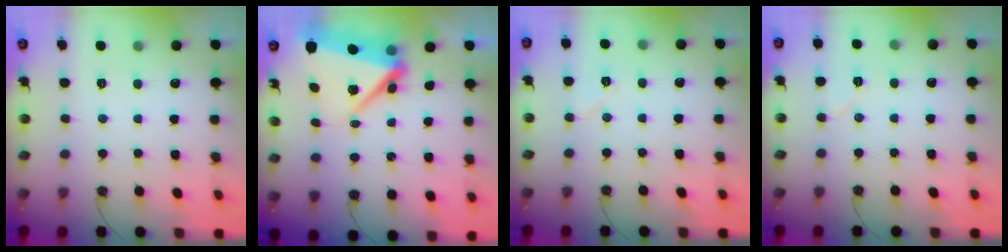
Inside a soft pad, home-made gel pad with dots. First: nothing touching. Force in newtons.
{"total": 10.0, "press": 9.9, "slide": 1.6}
{"total": 5.5, "press": 5.3, "slide": 1.7}
{"total": 5.8, "press": 5.5, "slide": 2.1}